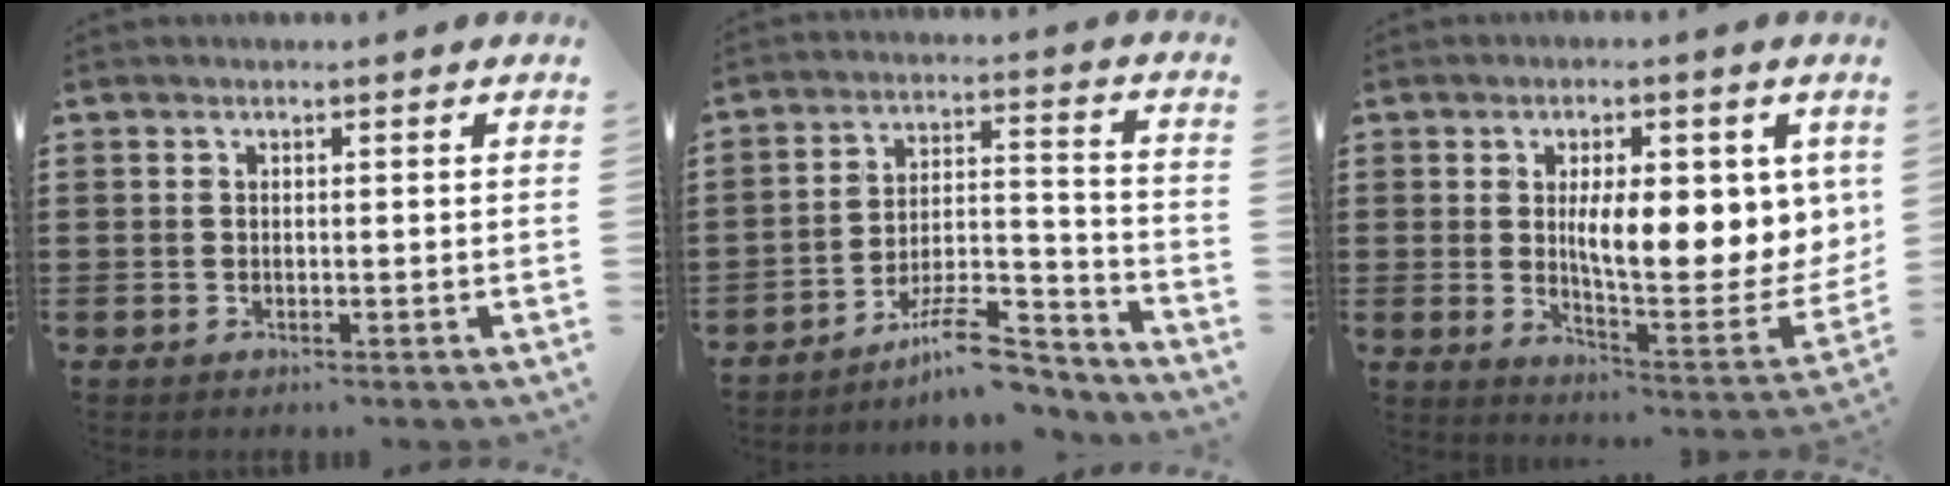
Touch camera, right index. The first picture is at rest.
{"total": 11.3, "force": [-9.0, 2.9, 6.1], "torque": [-0.087, 0.043, -0.164]}
{"total": 11.2, "force": [1.9, 4.2, 10.2], "torque": [-0.145, -0.014, 0.026]}